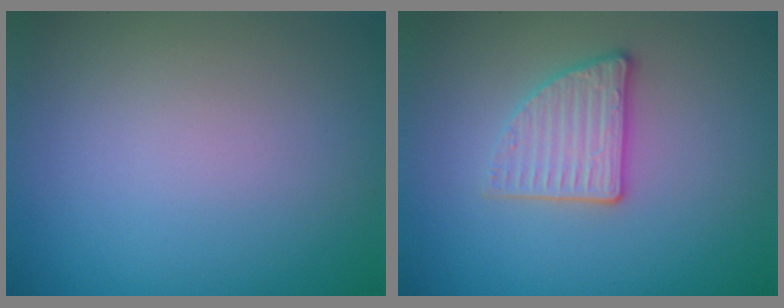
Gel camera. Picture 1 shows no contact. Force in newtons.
{"total": 2.9, "press": 2.7, "slide": 1.1}